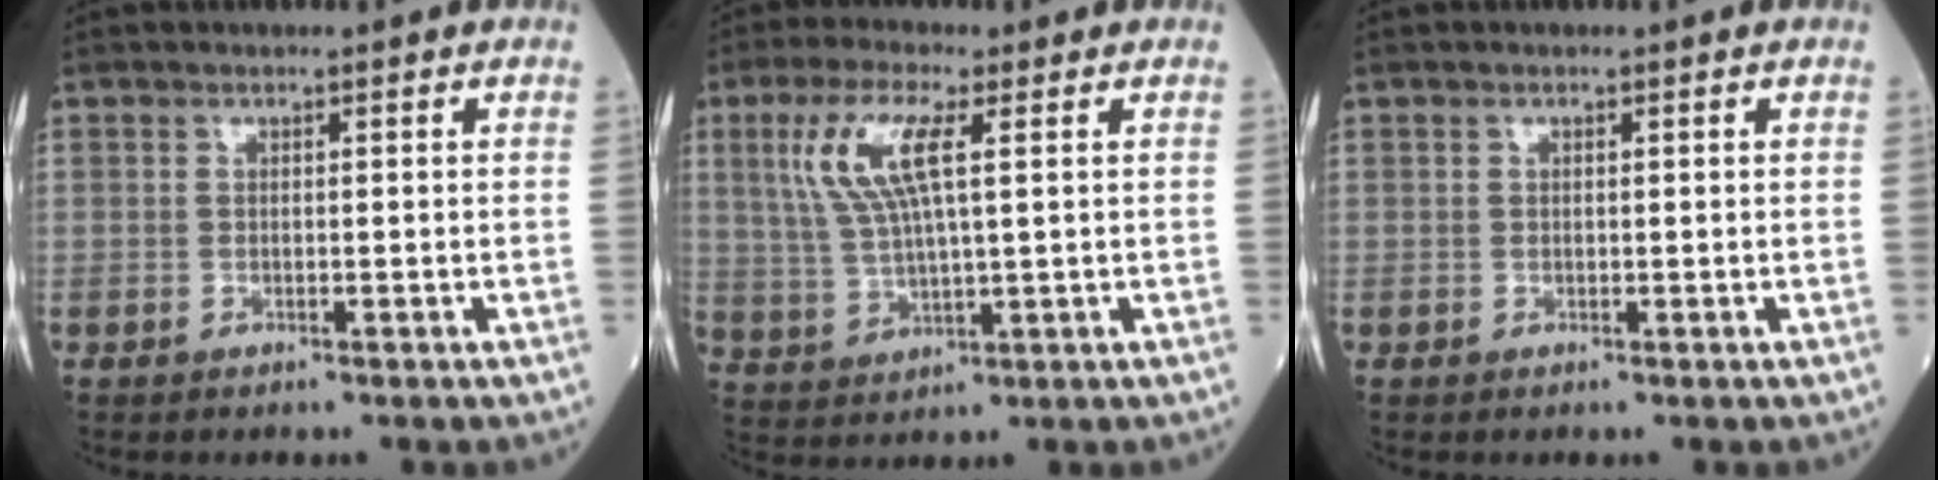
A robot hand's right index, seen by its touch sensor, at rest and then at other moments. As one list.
[{"total": 9.1, "force": [3.0, 1.8, 8.3], "torque": [-0.187, 0.011, 0.063]}, {"total": 0.0}]